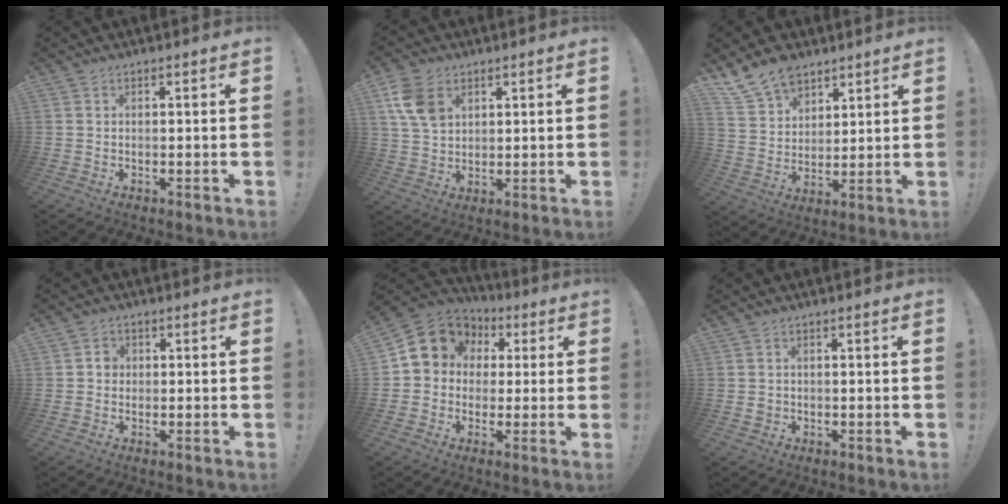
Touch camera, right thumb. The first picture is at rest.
{"total": 10.5, "force": [4.3, 7.5, 5.9], "torque": [-0.109, 0.000, 0.087]}
{"total": 11.4, "force": [8.9, 6.5, 3.1], "torque": [-0.067, -0.061, 0.175]}
{"total": 2.8, "force": [-0.2, 2.5, 1.3], "torque": [-0.011, 0.002, -0.007]}
{"total": 11.3, "force": [3.8, 9.6, 4.6], "torque": [-0.062, -0.016, 0.077]}
{"total": 1.0, "force": [0.0, 1.0, 0.3], "torque": [-0.011, 0.006, 0.002]}